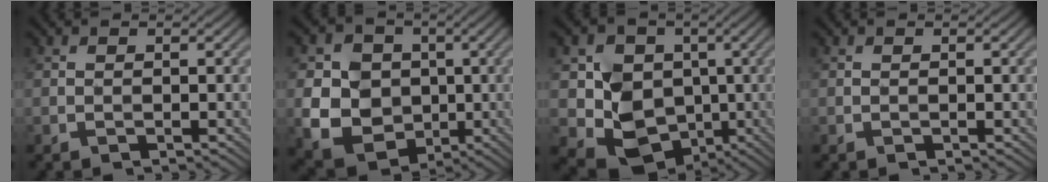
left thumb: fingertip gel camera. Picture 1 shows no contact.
{"total": 10.1, "force": [-0.5, 8.9, 4.7], "torque": [-0.130, -0.011, -0.019]}
{"total": 9.1, "force": [-0.2, 8.1, 4.1], "torque": [-0.089, -0.028, -0.011]}
{"total": 0.0}